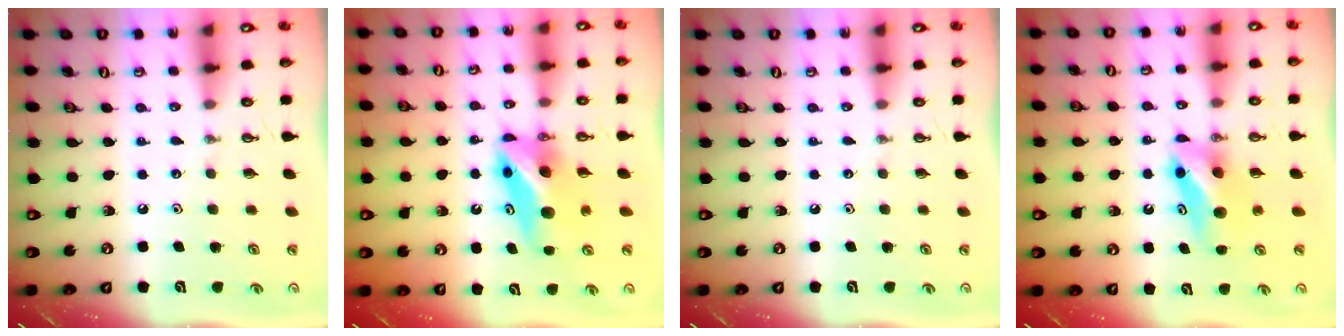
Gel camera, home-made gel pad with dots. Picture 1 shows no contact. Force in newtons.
{"total": 9.5, "press": 8.3, "slide": 4.4}
{"total": 0.0}
{"total": 8.1, "press": 7.6, "slide": 2.9}